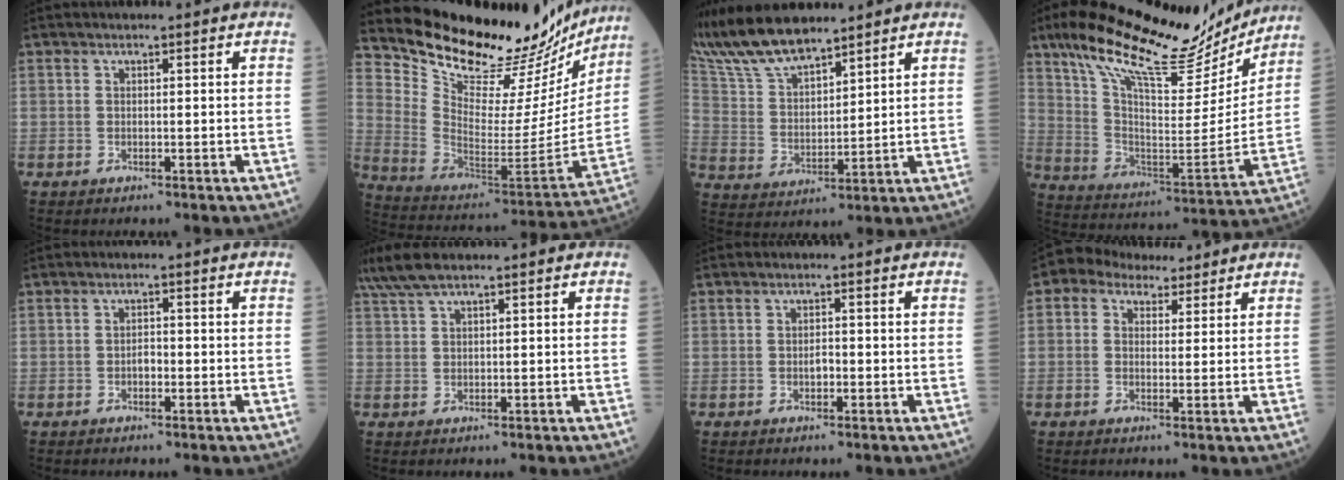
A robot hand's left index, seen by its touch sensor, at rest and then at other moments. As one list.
[{"total": 27.8, "force": [25.3, 7.4, 8.9], "torque": [-0.148, -0.078, 0.353]}, {"total": 13.4, "force": [11.9, 2.8, 5.4], "torque": [-0.126, 0.015, 0.241]}, {"total": 24.8, "force": [20.1, 6.0, 13.2], "torque": [-0.227, 0.004, 0.308]}, {"total": 1.4, "force": [-0.6, 0.8, 1.0], "torque": [-0.013, 0.002, -0.013]}, {"total": 5.0, "force": [3.9, 0.8, 3.1], "torque": [-0.074, 0.022, 0.080]}, {"total": 1.3, "force": [-0.5, 0.7, 1.0], "torque": [-0.016, 0.001, -0.011]}, {"total": 5.8, "force": [4.1, 3.7, 1.9], "torque": [-0.035, 0.031, 0.067]}]